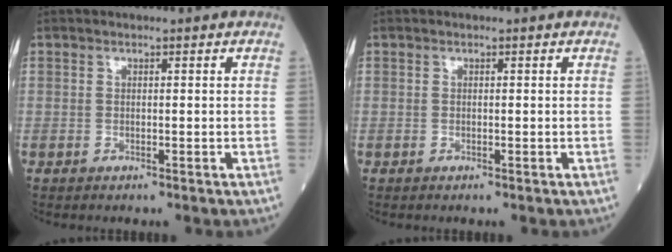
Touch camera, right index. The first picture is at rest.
{"total": 0.0}